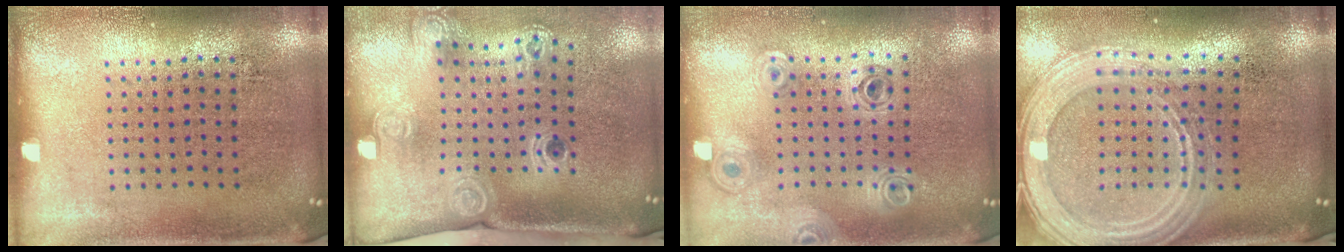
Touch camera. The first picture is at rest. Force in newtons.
{"total": 2.3, "press": 1.6, "slide": 1.6}
{"total": 0.9, "press": 0.9, "slide": 0.1}
{"total": 2.7, "press": 2.3, "slide": 1.5}